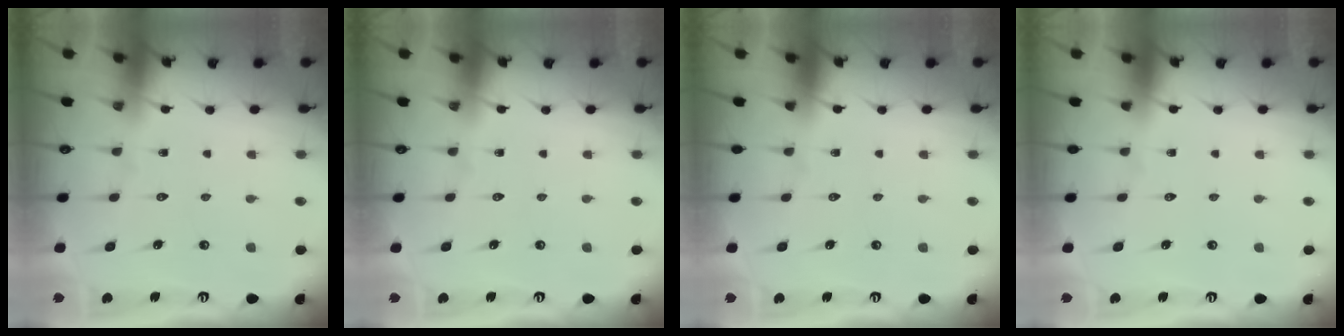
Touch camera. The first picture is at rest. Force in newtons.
{"total": 0.0}
{"total": 0.0}
{"total": 0.0}